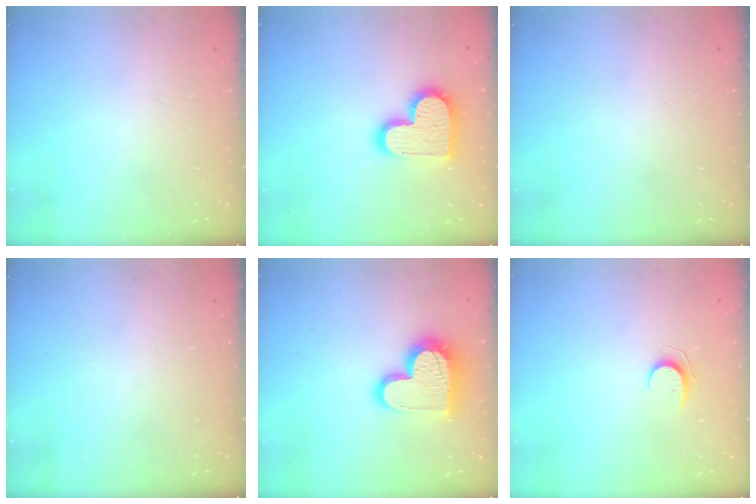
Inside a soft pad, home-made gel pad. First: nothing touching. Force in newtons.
{"total": 16.2, "press": 16.1, "slide": 1.3}
{"total": 0.0}
{"total": 0.0}
{"total": 16.1, "press": 16.1, "slide": 1.3}
{"total": 5.6, "press": 5.6, "slide": 0.6}